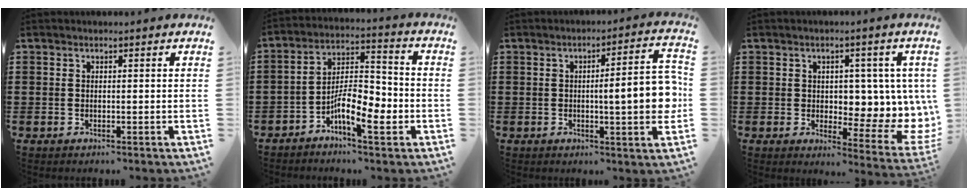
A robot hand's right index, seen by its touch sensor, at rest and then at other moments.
{"total": 9.0, "force": [-4.3, 3.2, 7.2], "torque": [-0.141, 0.006, -0.079]}
{"total": 9.2, "force": [-0.2, 1.4, 9.1], "torque": [-0.132, -0.007, -0.011]}
{"total": 5.0, "force": [1.5, 3.3, 3.5], "torque": [-0.054, -0.021, 0.017]}